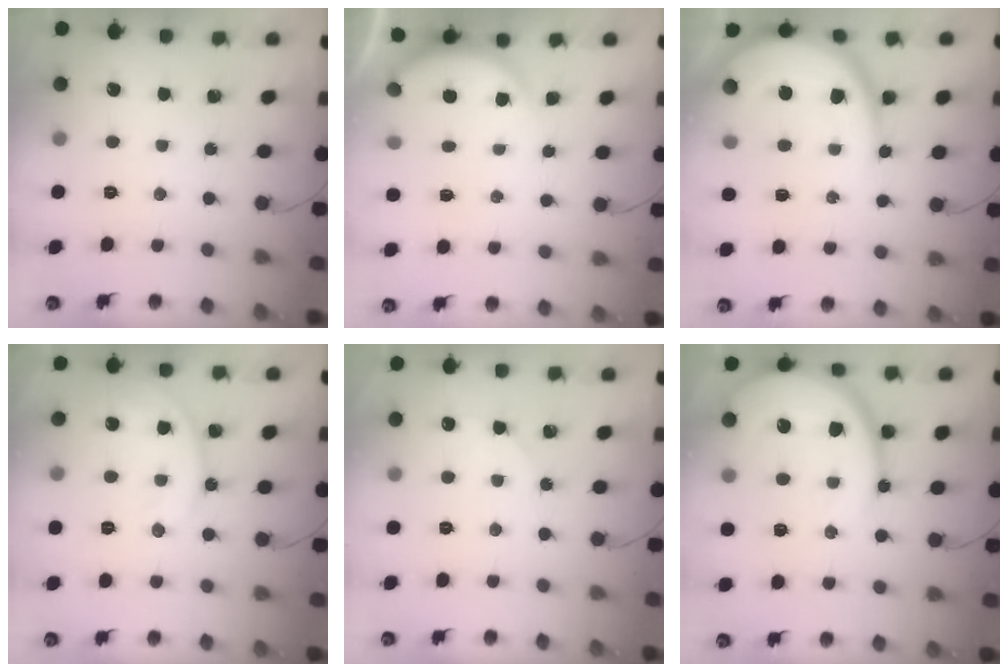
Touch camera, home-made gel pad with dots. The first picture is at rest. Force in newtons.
{"total": 2.2, "press": 2.2, "slide": 0.6}
{"total": 13.4, "press": 13.3, "slide": 1.3}
{"total": 10.5, "press": 10.5, "slide": 0.8}
{"total": 4.2, "press": 3.6, "slide": 2.1}
{"total": 16.4, "press": 16.3, "slide": 1.4}